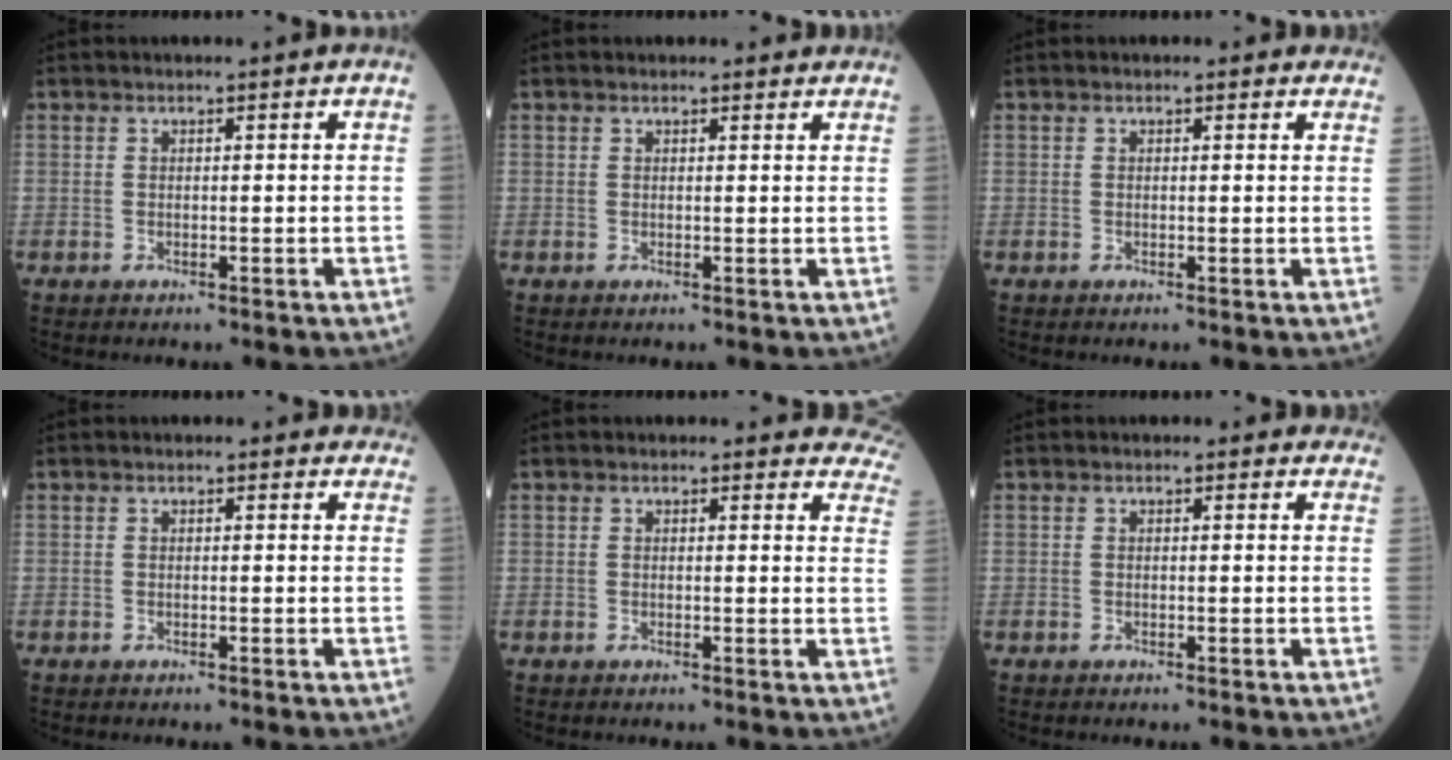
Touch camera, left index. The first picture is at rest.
{"total": 3.3, "force": [3.0, 1.0, 1.0], "torque": [-0.008, 0.014, 0.027]}
{"total": 1.7, "force": [1.3, 0.9, 0.4], "torque": [0.003, 0.001, 0.001]}
{"total": 2.5, "force": [2.1, 1.2, 0.4], "torque": [0.010, -0.001, 0.003]}
{"total": 7.5, "force": [7.0, 2.6, 0.7], "torque": [0.044, -0.021, 0.032]}
{"total": 1.9, "force": [1.6, 1.0, 0.4], "torque": [0.008, -0.002, -0.001]}